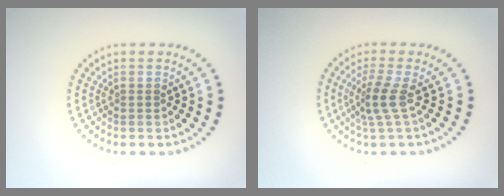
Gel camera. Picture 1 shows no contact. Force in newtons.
{"total": 2.4, "press": 1.8, "slide": 1.7}